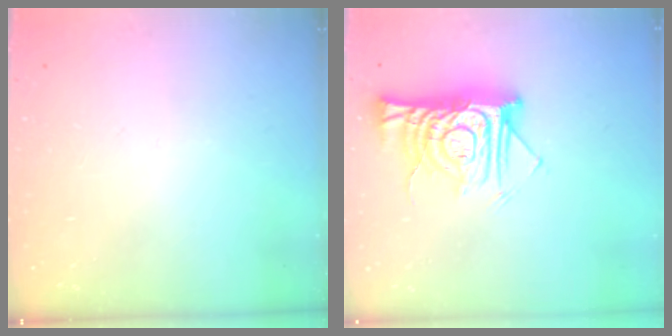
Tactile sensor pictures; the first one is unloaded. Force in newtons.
{"total": 14.7, "press": 14.6, "slide": 1.8}